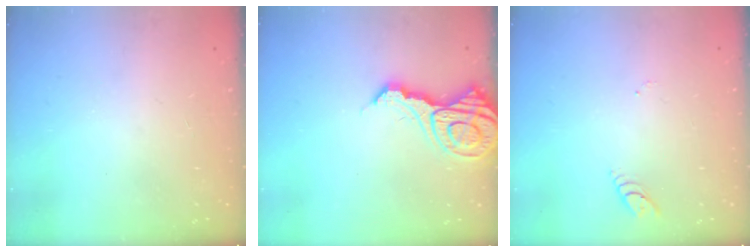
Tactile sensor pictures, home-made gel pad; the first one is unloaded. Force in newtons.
{"total": 14.0, "press": 13.9, "slide": 1.6}
{"total": 3.0, "press": 2.9, "slide": 0.4}